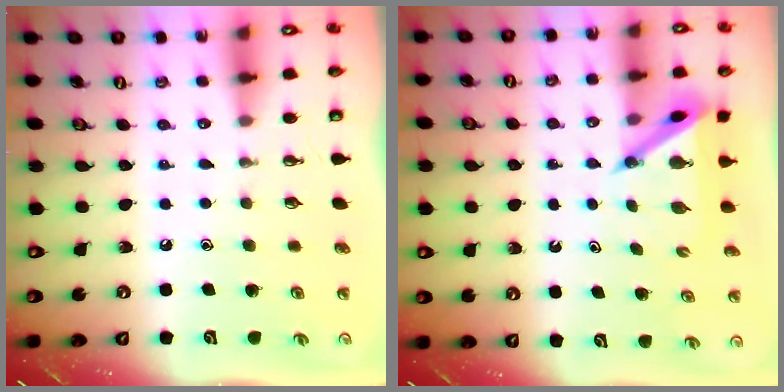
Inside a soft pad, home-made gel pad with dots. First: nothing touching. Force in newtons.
{"total": 5.4, "press": 5.4, "slide": 0.3}